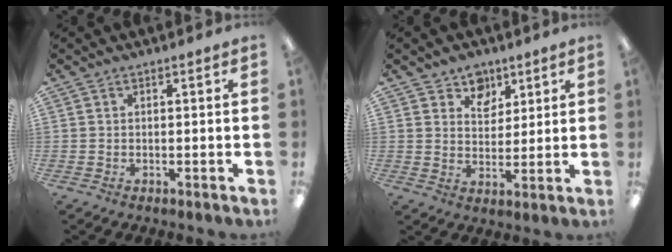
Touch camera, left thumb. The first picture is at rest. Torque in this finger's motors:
{"motor_torque": [-0.14, 0.12, -0.51, 0.06, 0.04]}